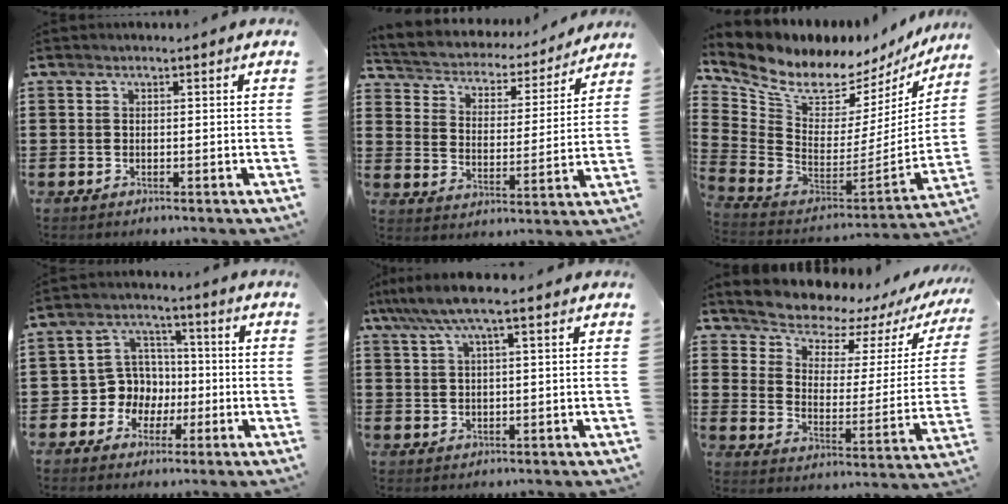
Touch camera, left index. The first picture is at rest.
{"total": 3.2, "force": [3.1, 0.9, 0.1], "torque": [-0.025, -0.031, 0.043]}
{"total": 7.0, "force": [5.6, 3.2, 2.7], "torque": [-0.095, -0.056, 0.098]}
{"total": 7.3, "force": [-0.7, 7.1, 1.7], "torque": [-0.074, 0.001, -0.012]}
{"total": 5.5, "force": [3.1, 0.6, 4.5], "torque": [-0.094, 0.003, 0.053]}
{"total": 5.8, "force": [5.5, 1.7, 0.8], "torque": [-0.046, -0.051, 0.091]}